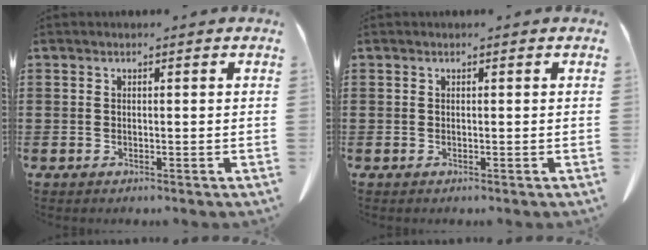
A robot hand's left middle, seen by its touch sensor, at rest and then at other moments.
{"total": 0.0}